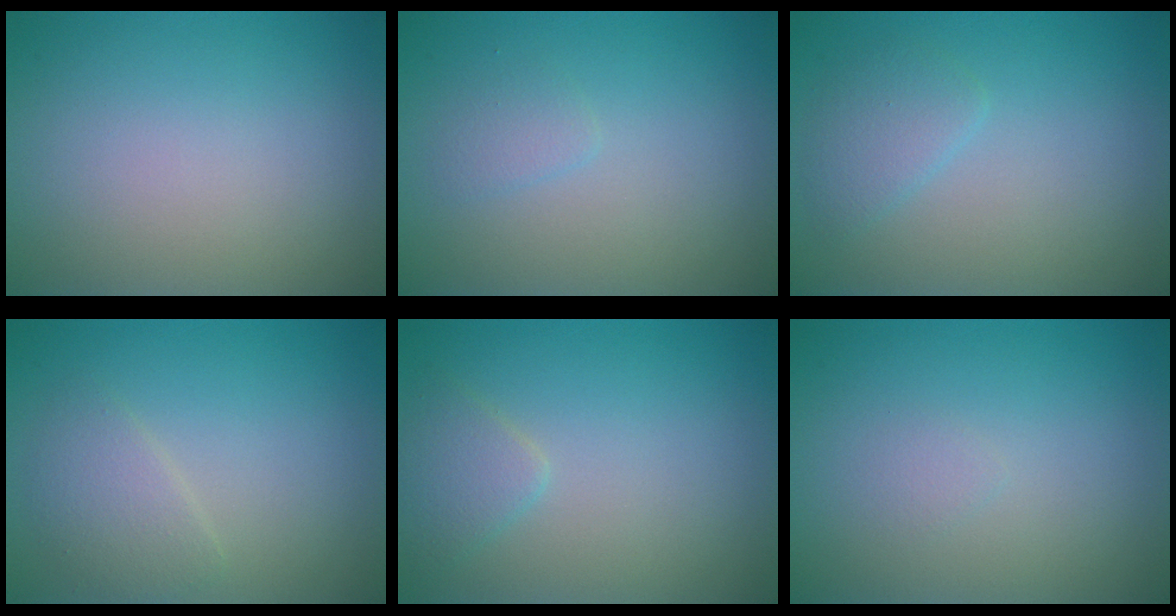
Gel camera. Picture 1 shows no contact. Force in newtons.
{"total": 1.0, "press": 1.0, "slide": 0.0}
{"total": 1.8, "press": 1.8, "slide": 0.1}
{"total": 2.2, "press": 2.2, "slide": 0.1}
{"total": 1.9, "press": 1.9, "slide": 0.1}
{"total": 0.6, "press": 0.6, "slide": 0.1}